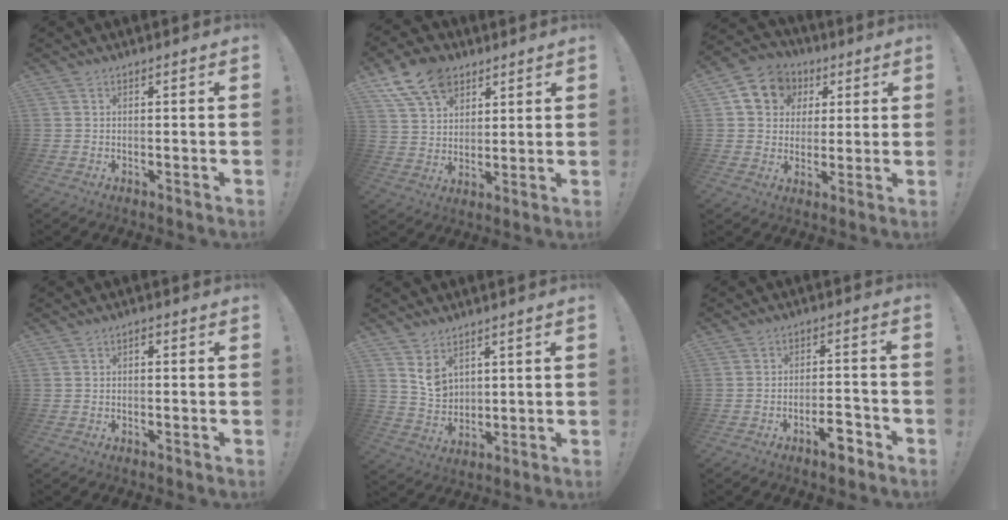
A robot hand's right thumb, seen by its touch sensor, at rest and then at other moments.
{"total": 13.3, "force": [7.9, 8.9, 5.9], "torque": [-0.093, -0.042, 0.152]}
{"total": 11.0, "force": [3.8, 9.5, 4.1], "torque": [-0.054, -0.013, 0.077]}
{"total": 0.9, "force": [-0.4, 0.4, 0.6], "torque": [-0.016, 0.006, -0.009]}
{"total": 6.9, "force": [4.1, 4.9, 2.5], "torque": [-0.032, -0.031, 0.079]}
{"total": 6.5, "force": [-3.8, 1.8, 4.9], "torque": [-0.069, 0.021, -0.061]}